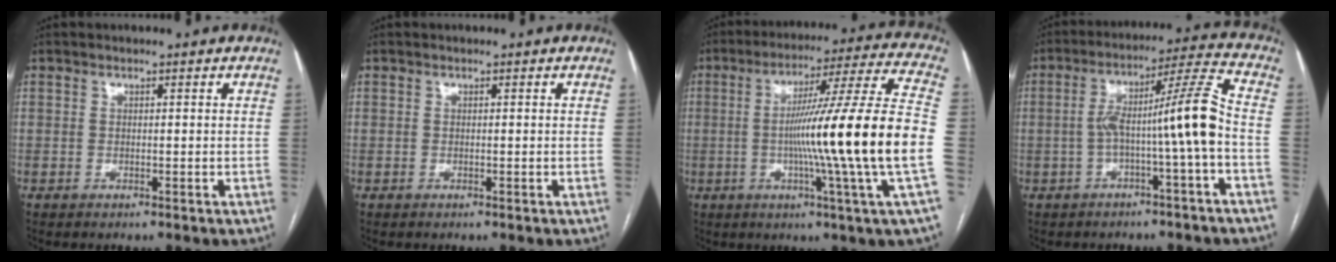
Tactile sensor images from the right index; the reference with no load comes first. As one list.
[{"total": 0.0}, {"total": 21.8, "force": [-3.1, -2.7, 21.4], "torque": [-0.303, -0.005, -0.069]}, {"total": 10.7, "force": [-2.2, -1.2, 10.4], "torque": [-0.171, 0.033, -0.035]}]